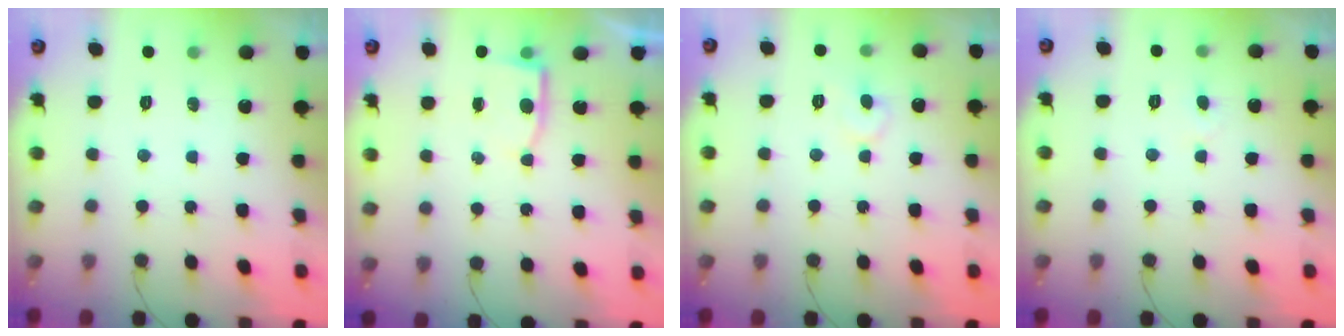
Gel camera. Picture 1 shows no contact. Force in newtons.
{"total": 2.8, "press": 2.8, "slide": 0.3}
{"total": 5.6, "press": 5.6, "slide": 0.5}
{"total": 2.4, "press": 2.3, "slide": 0.3}